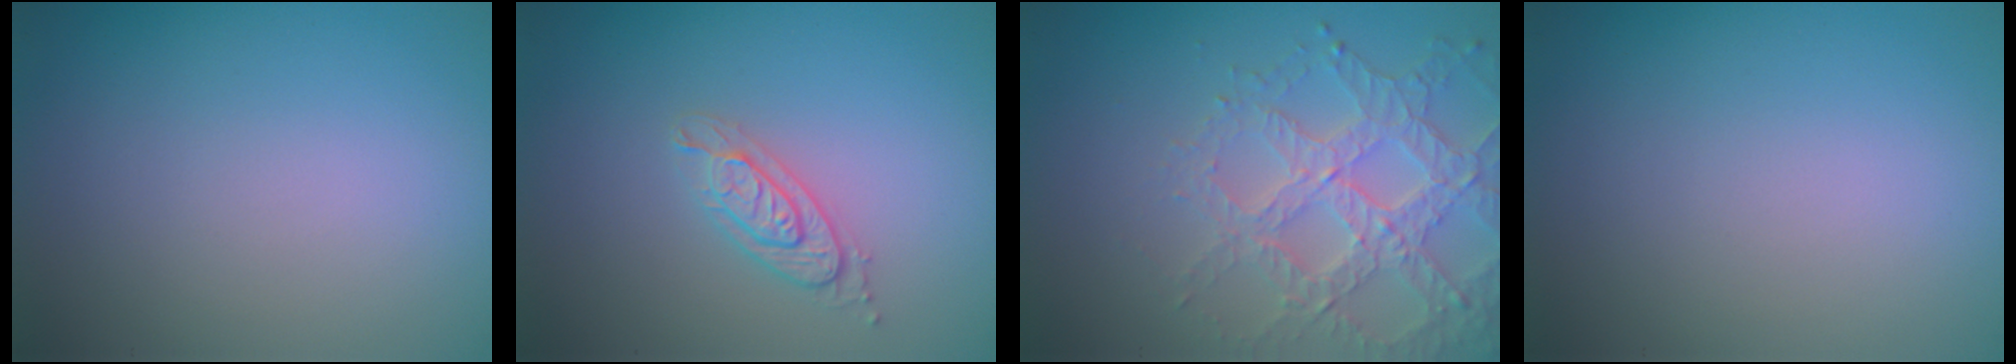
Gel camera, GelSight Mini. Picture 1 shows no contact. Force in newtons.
{"total": 2.1, "press": 2.1, "slide": 0.4}
{"total": 4.7, "press": 4.2, "slide": 2.2}
{"total": 0.0}